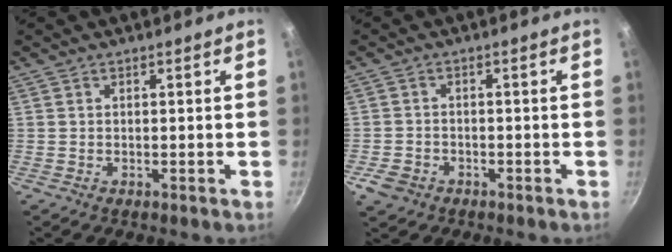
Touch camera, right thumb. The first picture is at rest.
{"total": 4.0, "force": [-2.1, 3.0, 1.6], "torque": [-0.035, 0.019, -0.033]}